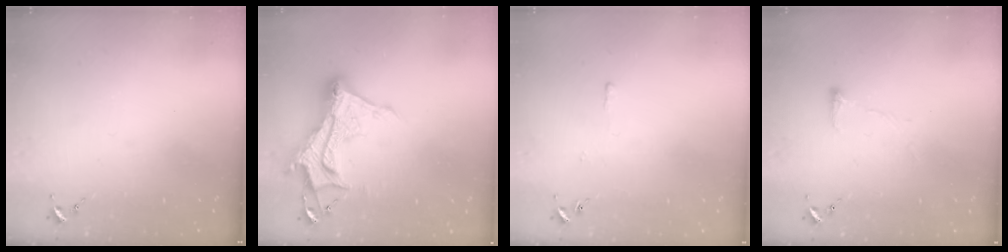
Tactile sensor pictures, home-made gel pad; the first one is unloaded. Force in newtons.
{"total": 16.3, "press": 16.2, "slide": 1.3}
{"total": 2.6, "press": 2.6, "slide": 0.3}
{"total": 5.8, "press": 5.7, "slide": 1.0}